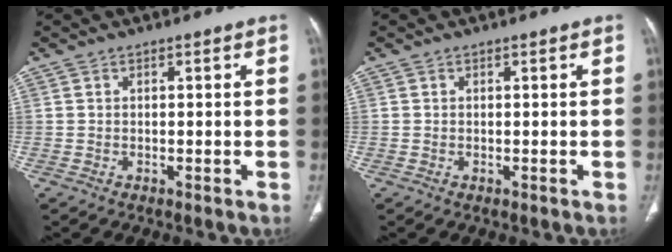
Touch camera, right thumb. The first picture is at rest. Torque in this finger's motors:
{"motor_torque": [0.36, 0.11, -0.29, -0.16, -0.02]}